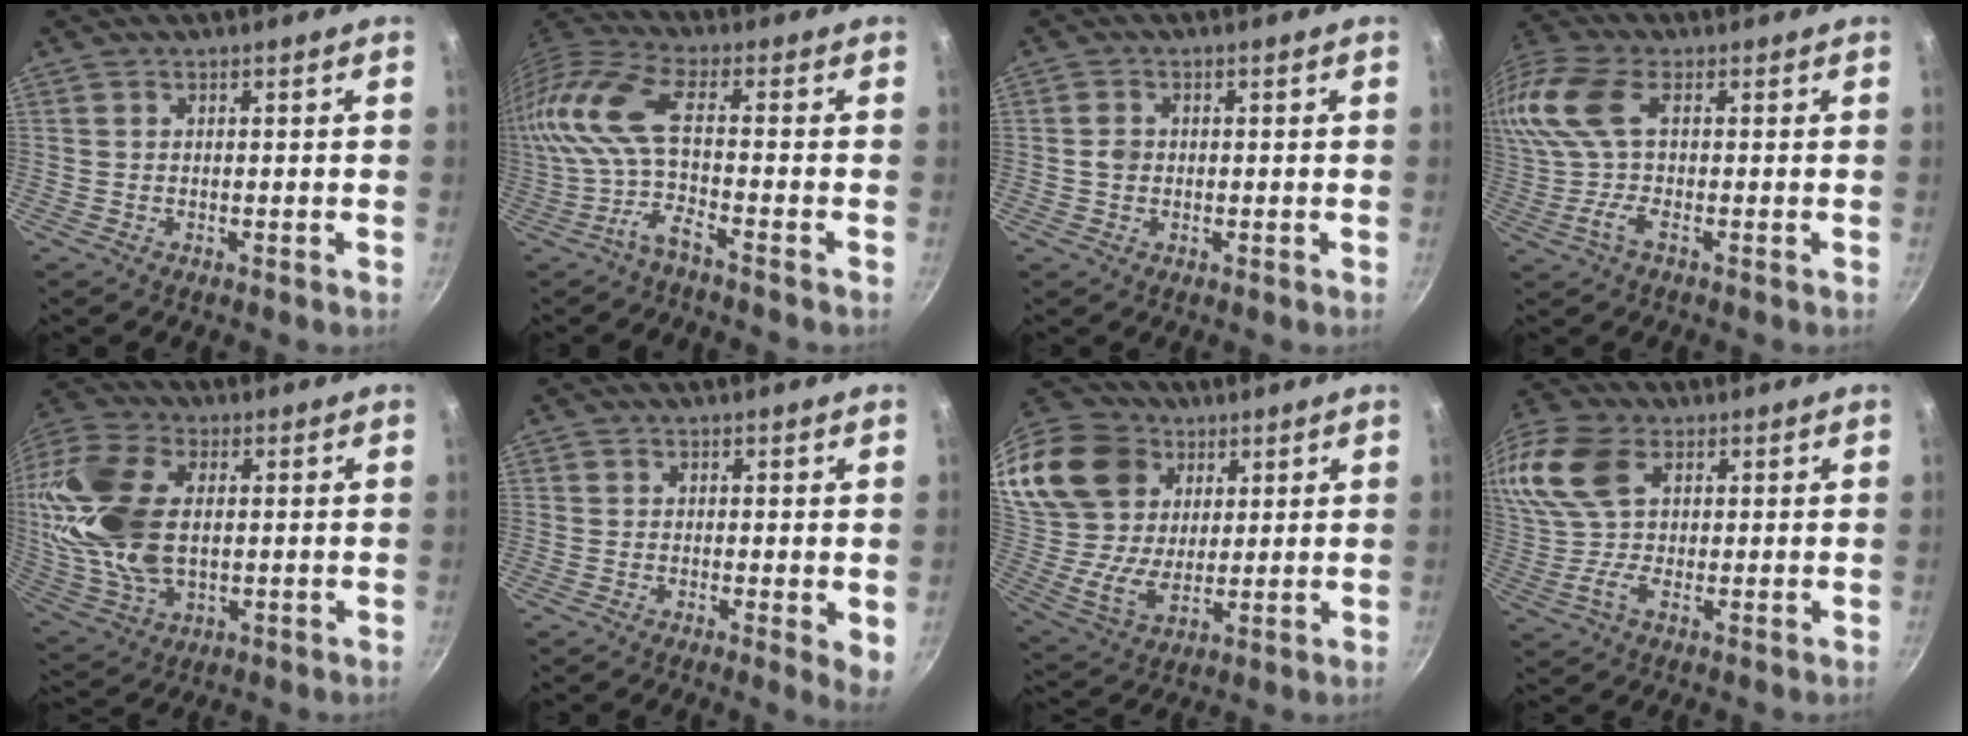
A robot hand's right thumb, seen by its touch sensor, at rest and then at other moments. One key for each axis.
{"total": 11.9, "fx": -2.8, "fy": 3.2, "fz": 11.1, "tx": -0.254, "ty": 0.013, "tz": -0.068}
{"total": 2.2, "fx": -0.1, "fy": 1.9, "fz": 1.2, "tx": -0.013, "ty": 0.007, "tz": -0.004}
{"total": 13.3, "fx": 1.7, "fy": 6.3, "fz": 11.6, "tx": -0.244, "ty": 0.017, "tz": 0.014}
{"total": 21.3, "fx": 2.4, "fy": 13.1, "fz": 16.6, "tx": -0.339, "ty": 0.003, "tz": 0.046}
{"total": 3.5, "fx": 0.1, "fy": 1.1, "fz": 3.4, "tx": -0.038, "ty": -0.013, "tz": -0.002}
{"total": 24.4, "fx": 12.4, "fy": 17.5, "fz": 11.6, "tx": -0.250, "ty": -0.011, "tz": 0.239}
{"total": 16.0, "fx": 5.0, "fy": 10.1, "fz": 11.3, "tx": -0.244, "ty": 0.029, "tz": 0.086}